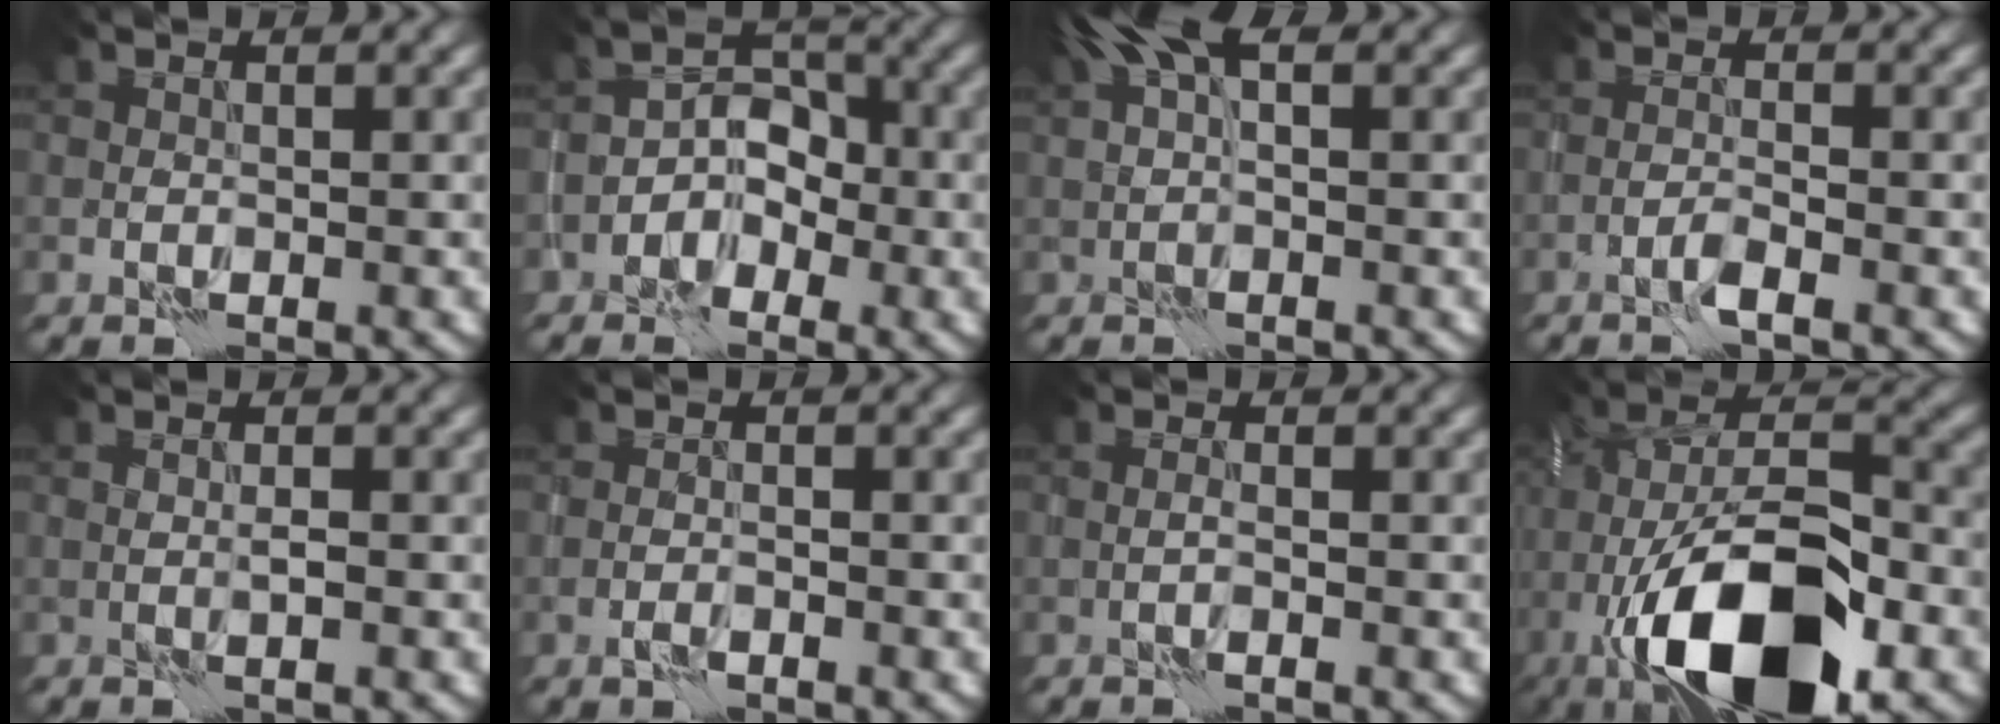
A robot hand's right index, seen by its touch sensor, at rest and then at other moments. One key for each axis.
{"total": 3.2, "fx": -1.4, "fy": 2.2, "fz": 1.8, "tx": 0.000, "ty": 0.012, "tz": -0.036}
{"total": 2.8, "fx": 1.9, "fy": 0.5, "fz": 2.0, "tx": -0.033, "ty": 0.007, "tz": 0.031}
{"total": 1.2, "fx": -0.8, "fy": -0.4, "fz": 0.8, "tx": -0.018, "ty": 0.006, "tz": -0.018}
{"total": 0.9, "fx": 0.4, "fy": -0.8, "fz": 0.0, "tx": -0.001, "ty": 0.000, "tz": 0.010}
{"total": 0.8, "fx": -0.6, "fy": 0.2, "fz": 0.6, "tx": -0.011, "ty": 0.003, "tz": -0.012}
{"total": 0.8, "fx": 0.2, "fy": -0.8, "fz": -0.1, "tx": 0.000, "ty": 0.002, "tz": 0.005}
{"total": 15.1, "fx": -7.3, "fy": 6.1, "fz": 11.8, "tx": -0.201, "ty": -0.006, "tz": -0.131}